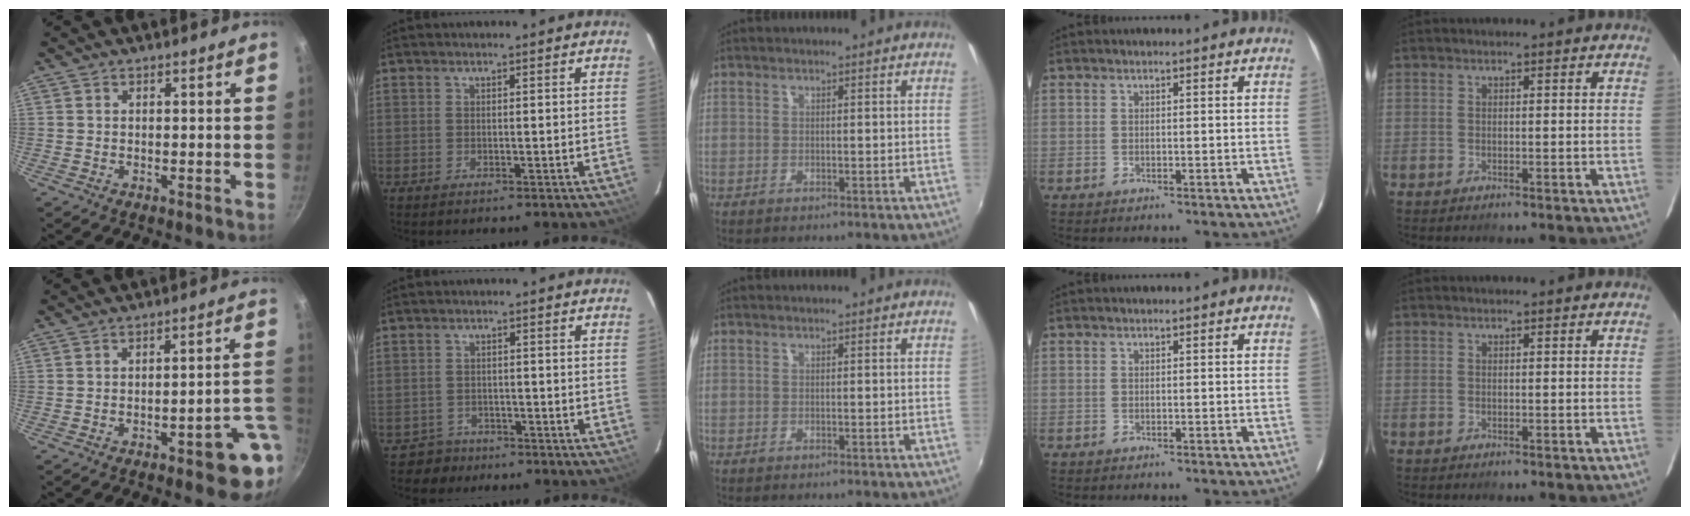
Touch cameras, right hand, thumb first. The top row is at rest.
{"thumb": {"total": 9.7, "force": [-3.4, 2.8, 8.6], "torque": [-0.071, 0.035, -0.039]}, "index": {"total": 3.5, "force": [-2.1, 2.7, -0.7], "torque": [0.006, 0.018, -0.034]}}